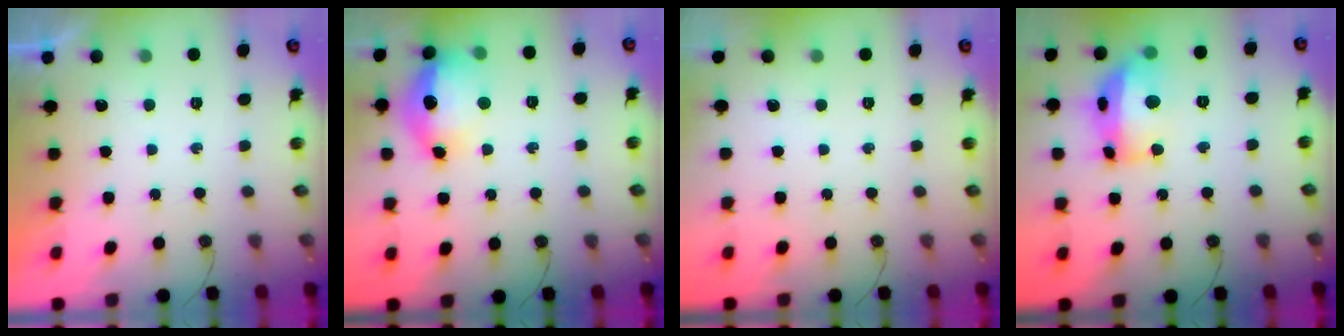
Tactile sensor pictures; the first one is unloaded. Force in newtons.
{"total": 16.8, "press": 16.7, "slide": 1.4}
{"total": 0.0}
{"total": 17.0, "press": 16.9, "slide": 1.9}